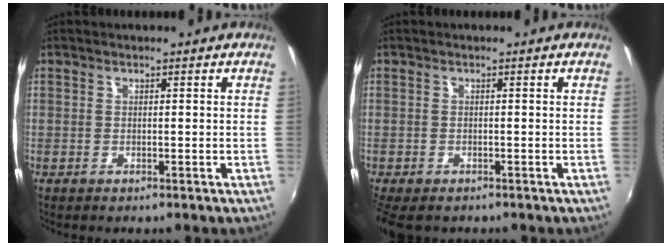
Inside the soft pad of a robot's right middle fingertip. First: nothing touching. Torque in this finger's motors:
{"motor_torque": [0.58, -0.75, 0.17, 0.05]}